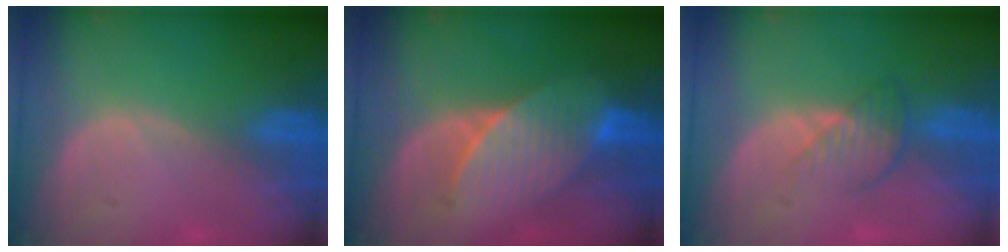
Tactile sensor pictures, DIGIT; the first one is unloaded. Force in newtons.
{"total": 7.2, "press": 7.1, "slide": 1.5}
{"total": 3.8, "press": 3.5, "slide": 1.5}